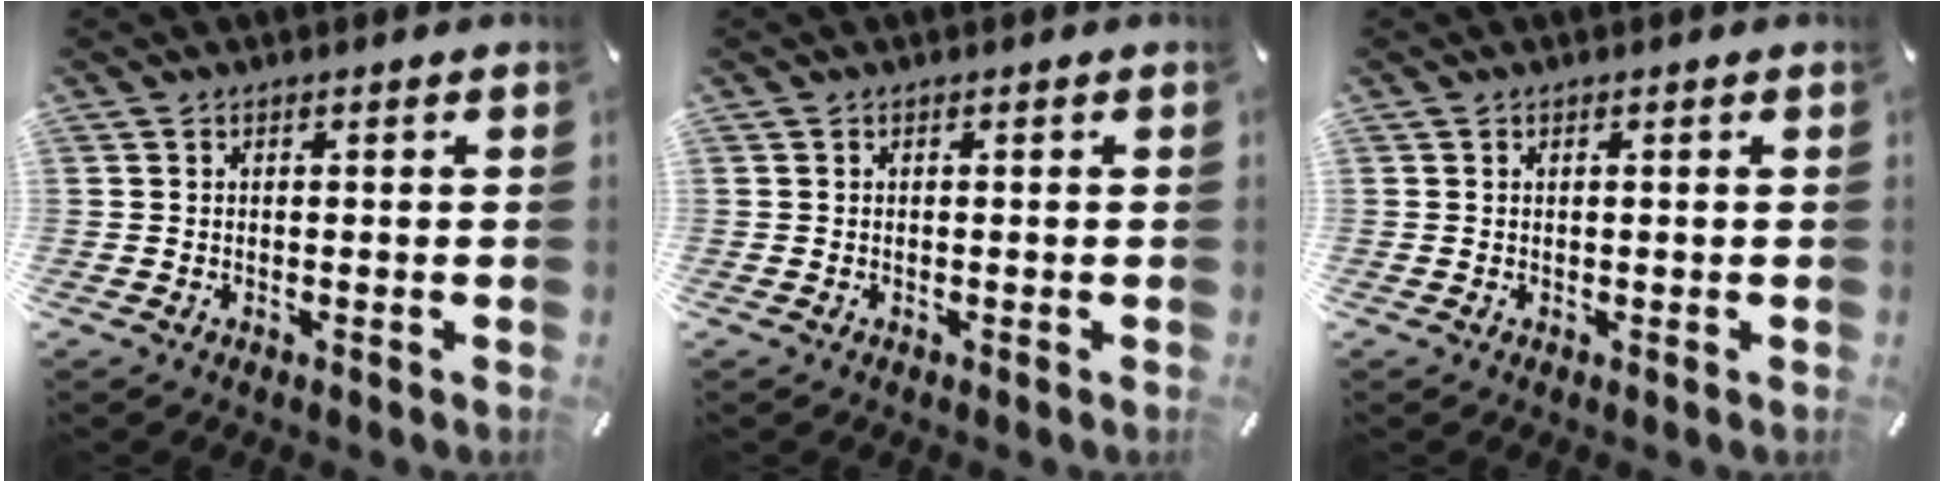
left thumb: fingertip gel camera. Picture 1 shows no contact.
{"total": 0.0}
{"total": 0.0}